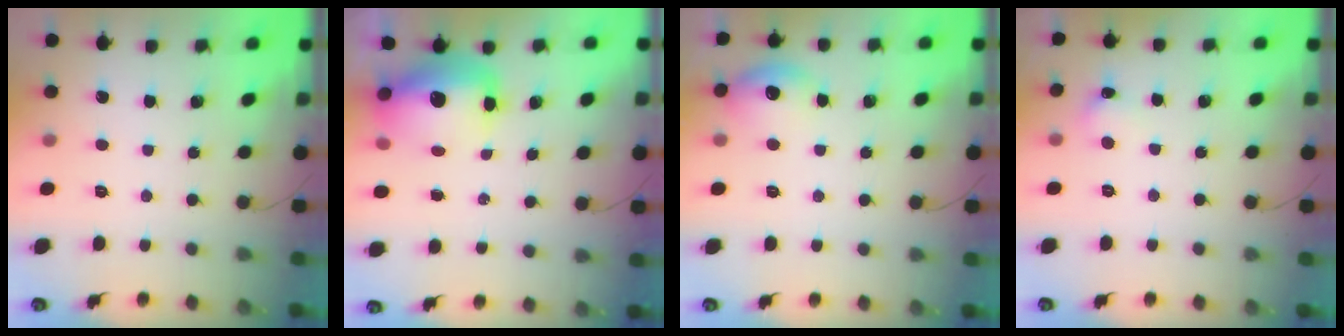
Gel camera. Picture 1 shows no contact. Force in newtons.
{"total": 13.5, "press": 13.2, "slide": 3.0}
{"total": 9.2, "press": 9.2, "slide": 1.3}
{"total": 6.1, "press": 5.9, "slide": 1.7}